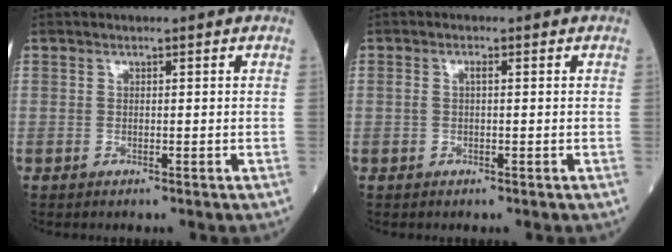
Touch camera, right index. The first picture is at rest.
{"total": 1.1, "force": [0.1, 0.3, 1.0], "torque": [-0.022, 0.004, 0.001]}